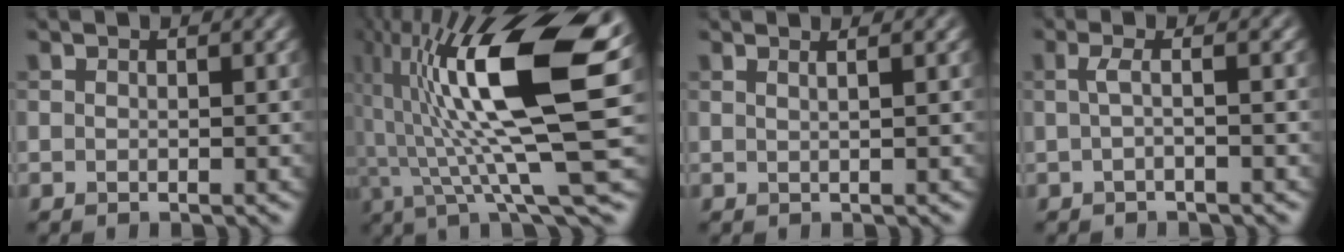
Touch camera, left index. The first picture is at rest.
{"total": 15.8, "force": [3.1, 3.6, 15.1], "torque": [-0.267, 0.003, 0.057]}
{"total": 2.2, "force": [1.1, 1.0, 1.5], "torque": [0.000, 0.001, -0.012]}
{"total": 1.9, "force": [-0.1, 0.5, 1.8], "torque": [-0.033, -0.002, -0.008]}